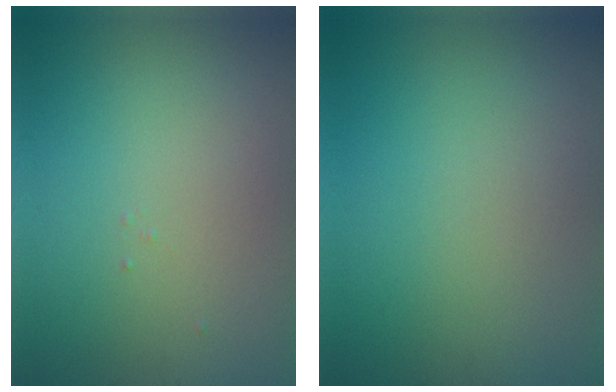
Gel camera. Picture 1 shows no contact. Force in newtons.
{"total": 0.0}